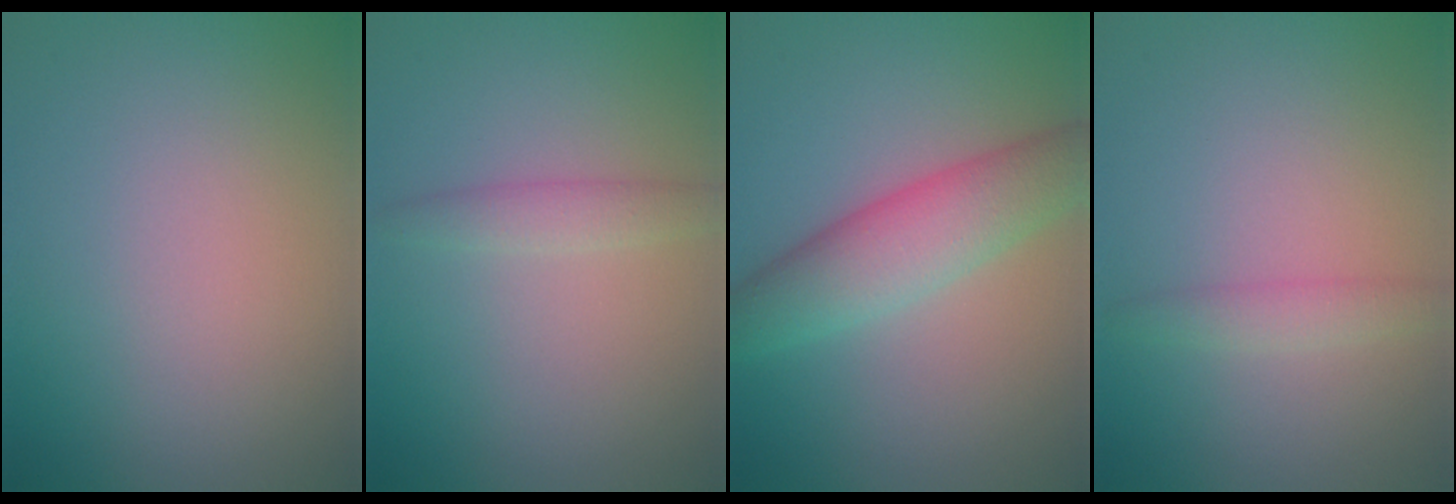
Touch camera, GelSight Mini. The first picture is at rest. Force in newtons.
{"total": 1.6, "press": 1.6, "slide": 0.0}
{"total": 5.6, "press": 5.6, "slide": 0.3}
{"total": 1.5, "press": 1.5, "slide": 0.0}